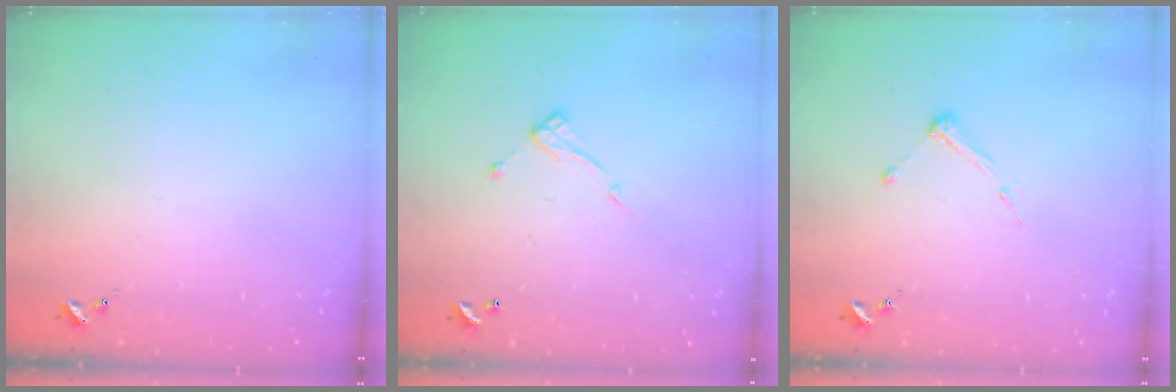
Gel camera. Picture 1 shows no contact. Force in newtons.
{"total": 8.2, "press": 8.1, "slide": 0.4}
{"total": 4.4, "press": 4.3, "slide": 0.5}